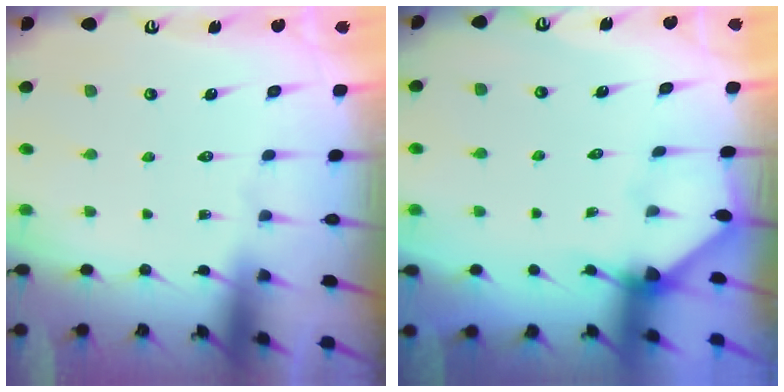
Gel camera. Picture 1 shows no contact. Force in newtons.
{"total": 2.7, "press": 2.7, "slide": 0.2}